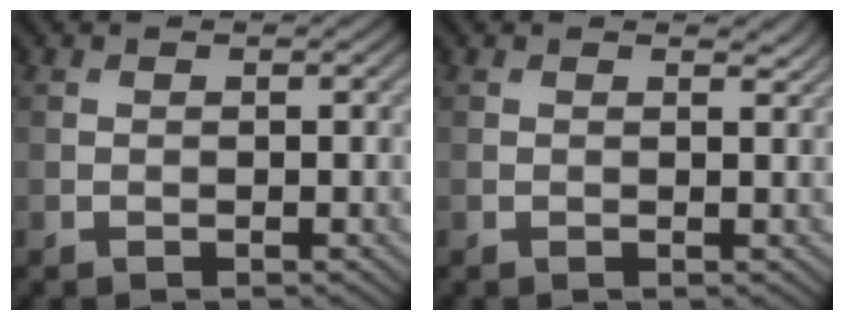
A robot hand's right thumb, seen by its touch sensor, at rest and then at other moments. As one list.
[{"total": 0.6, "force": [0.5, 0.1, 0.3], "torque": [-0.004, -0.005, 0.008]}]